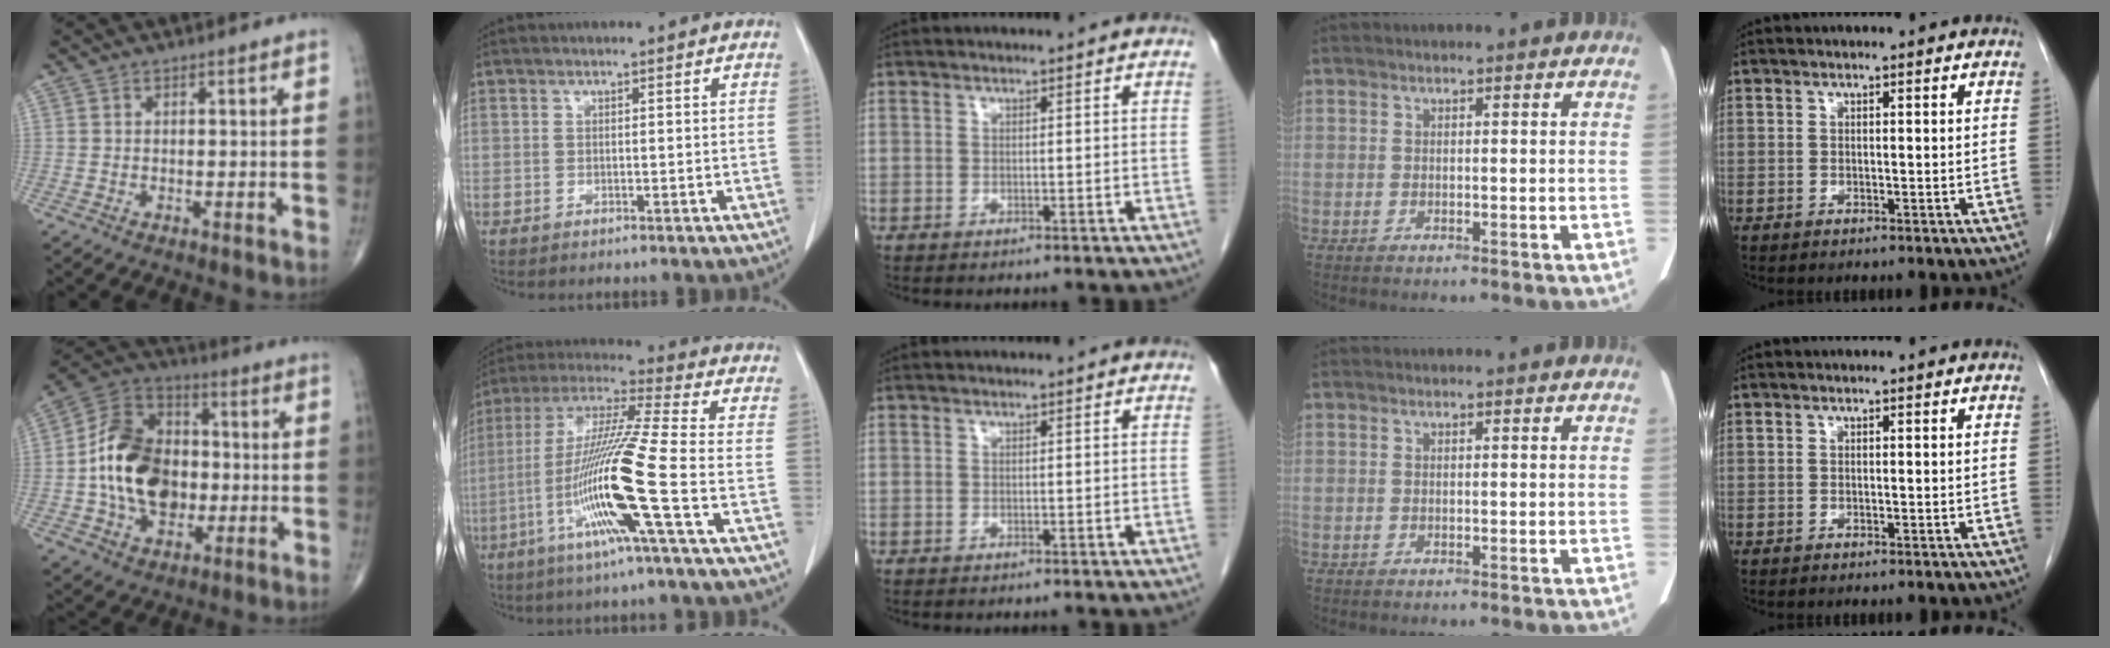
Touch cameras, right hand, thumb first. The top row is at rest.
{"thumb": {"total": 19.1, "force": [-1.6, 13.6, 13.4], "torque": [-0.206, 0.029, -0.027]}, "index": {"total": 16.9, "force": [-5.5, -1.9, 15.9], "torque": [-0.323, -0.016, -0.115]}}